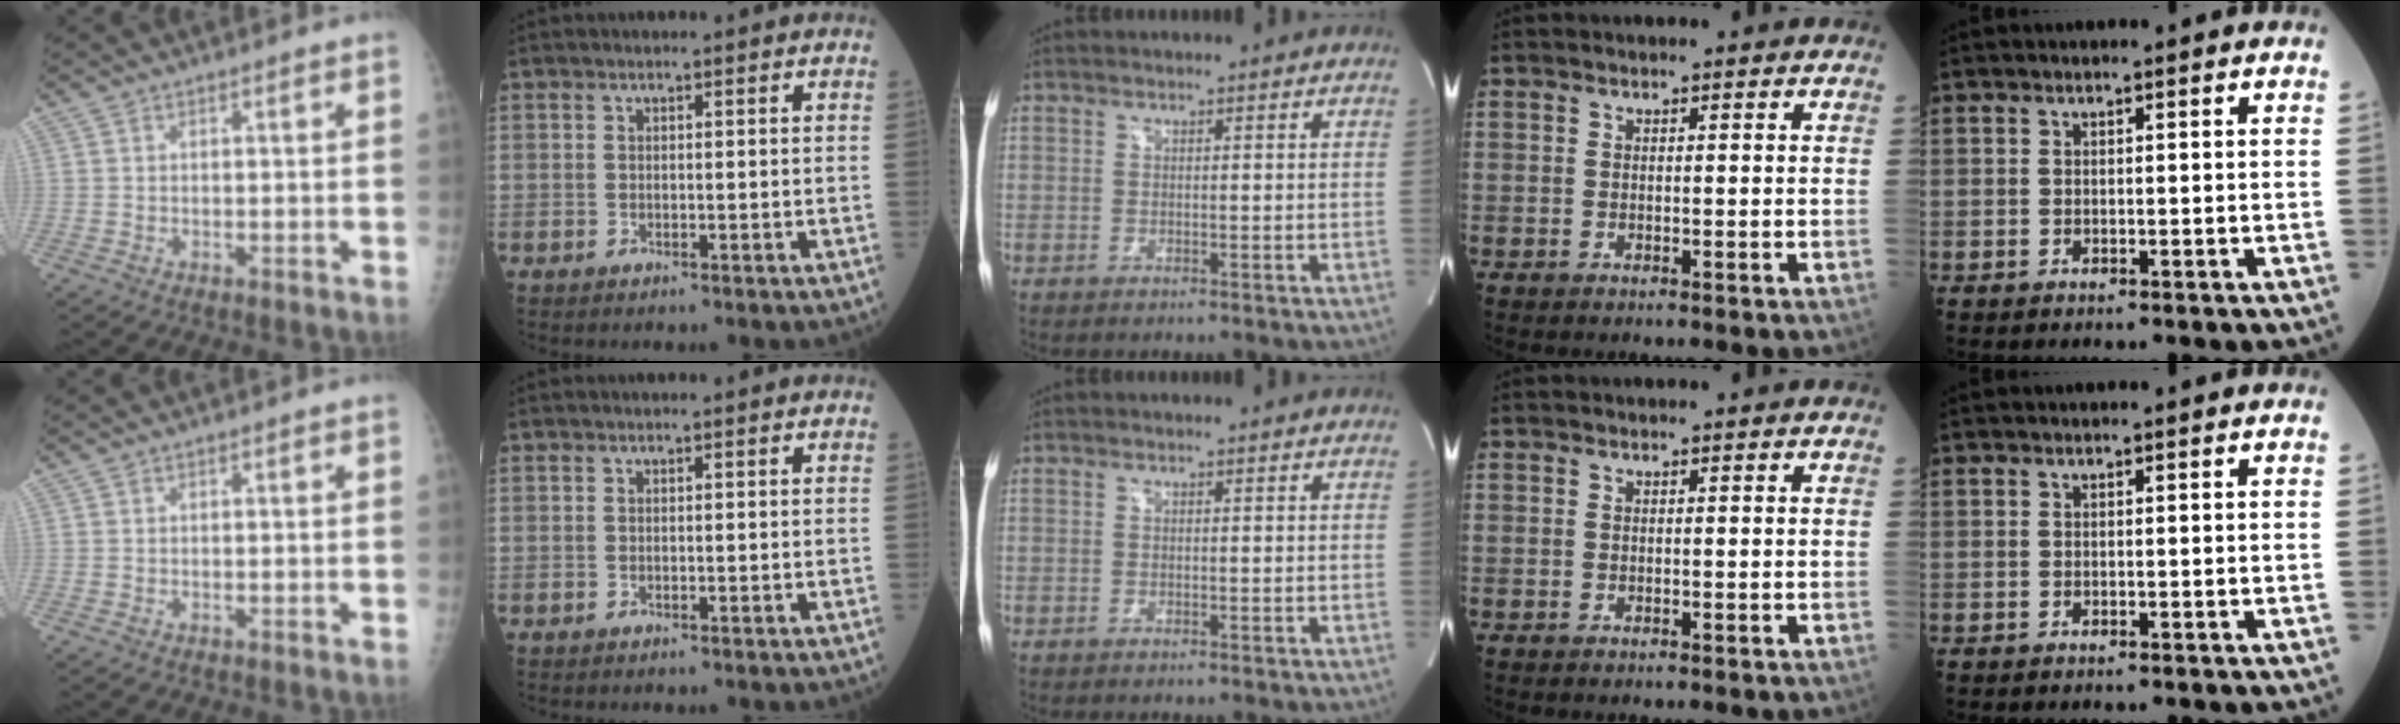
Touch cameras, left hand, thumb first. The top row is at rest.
{}